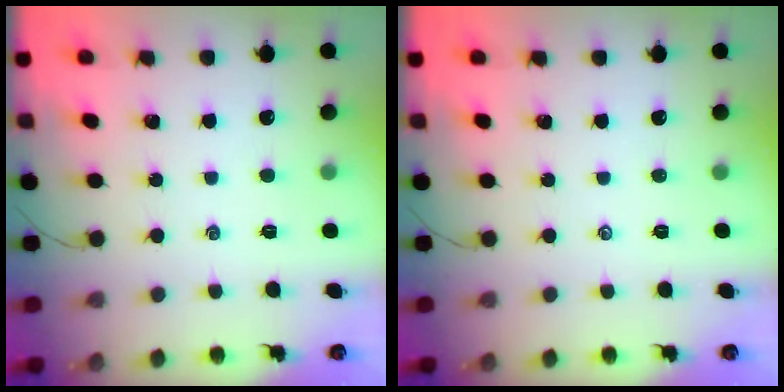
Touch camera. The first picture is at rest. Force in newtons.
{"total": 0.0}